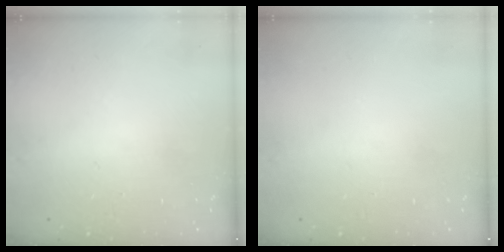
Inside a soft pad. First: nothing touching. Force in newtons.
{"total": 0.0}